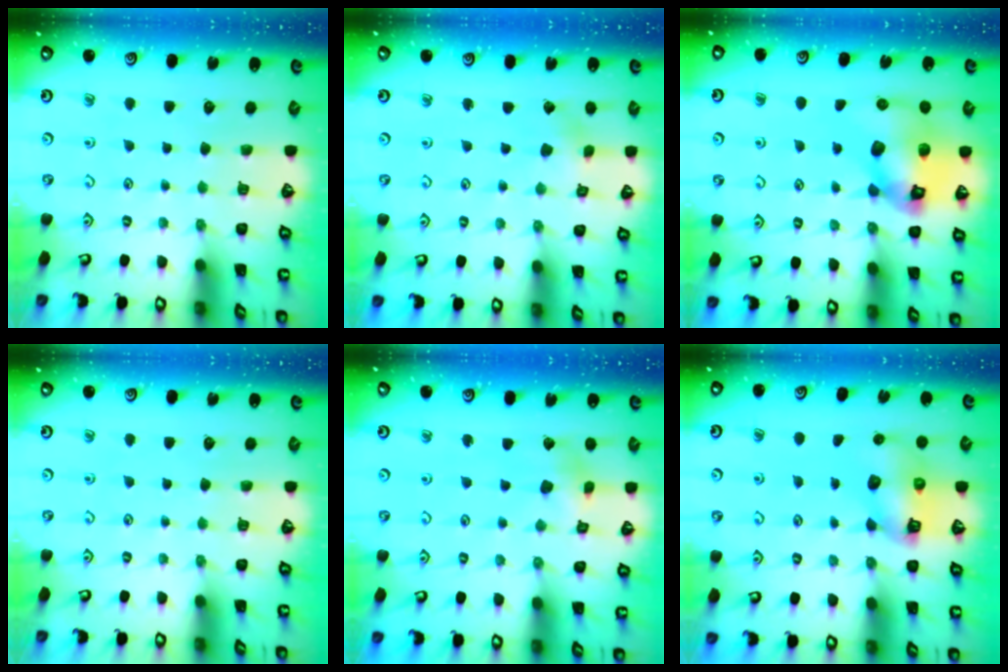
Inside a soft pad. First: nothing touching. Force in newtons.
{"total": 2.1, "press": 2.1, "slide": 0.1}
{"total": 14.5, "press": 14.3, "slide": 2.3}
{"total": 0.0}
{"total": 6.2, "press": 6.1, "slide": 0.8}
{"total": 8.1, "press": 8.1, "slide": 0.9}